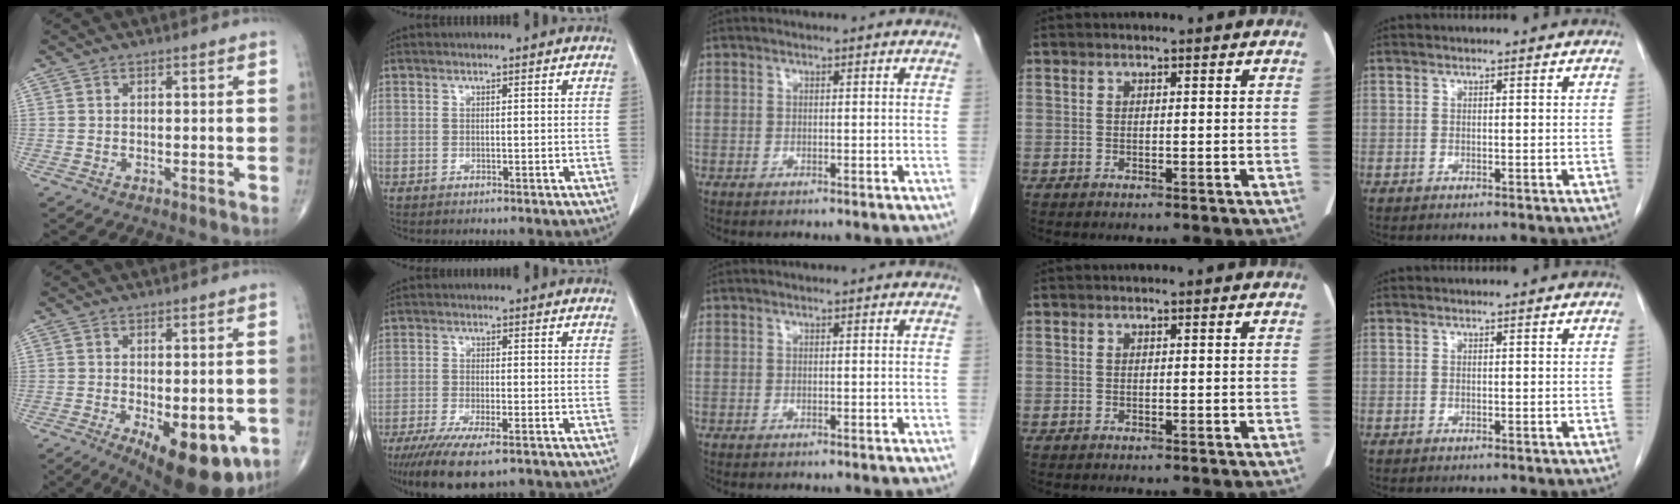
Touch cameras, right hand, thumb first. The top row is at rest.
{"thumb": {"total": 15.0, "force": [-5.8, 6.6, 12.2], "torque": [-0.141, -0.011, -0.068]}, "index": {"total": 11.2, "force": [-8.3, 2.3, 7.2], "torque": [-0.111, -0.022, -0.129]}}